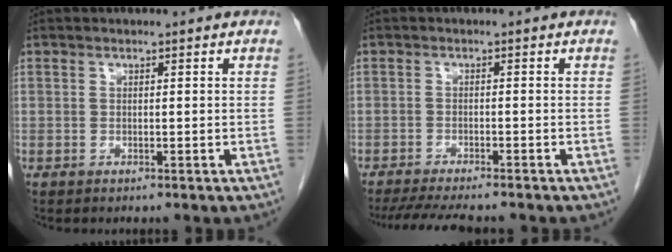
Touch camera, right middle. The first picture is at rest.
{"total": 9.3, "force": [-8.2, 1.2, 4.4], "torque": [-0.066, -0.016, -0.123]}